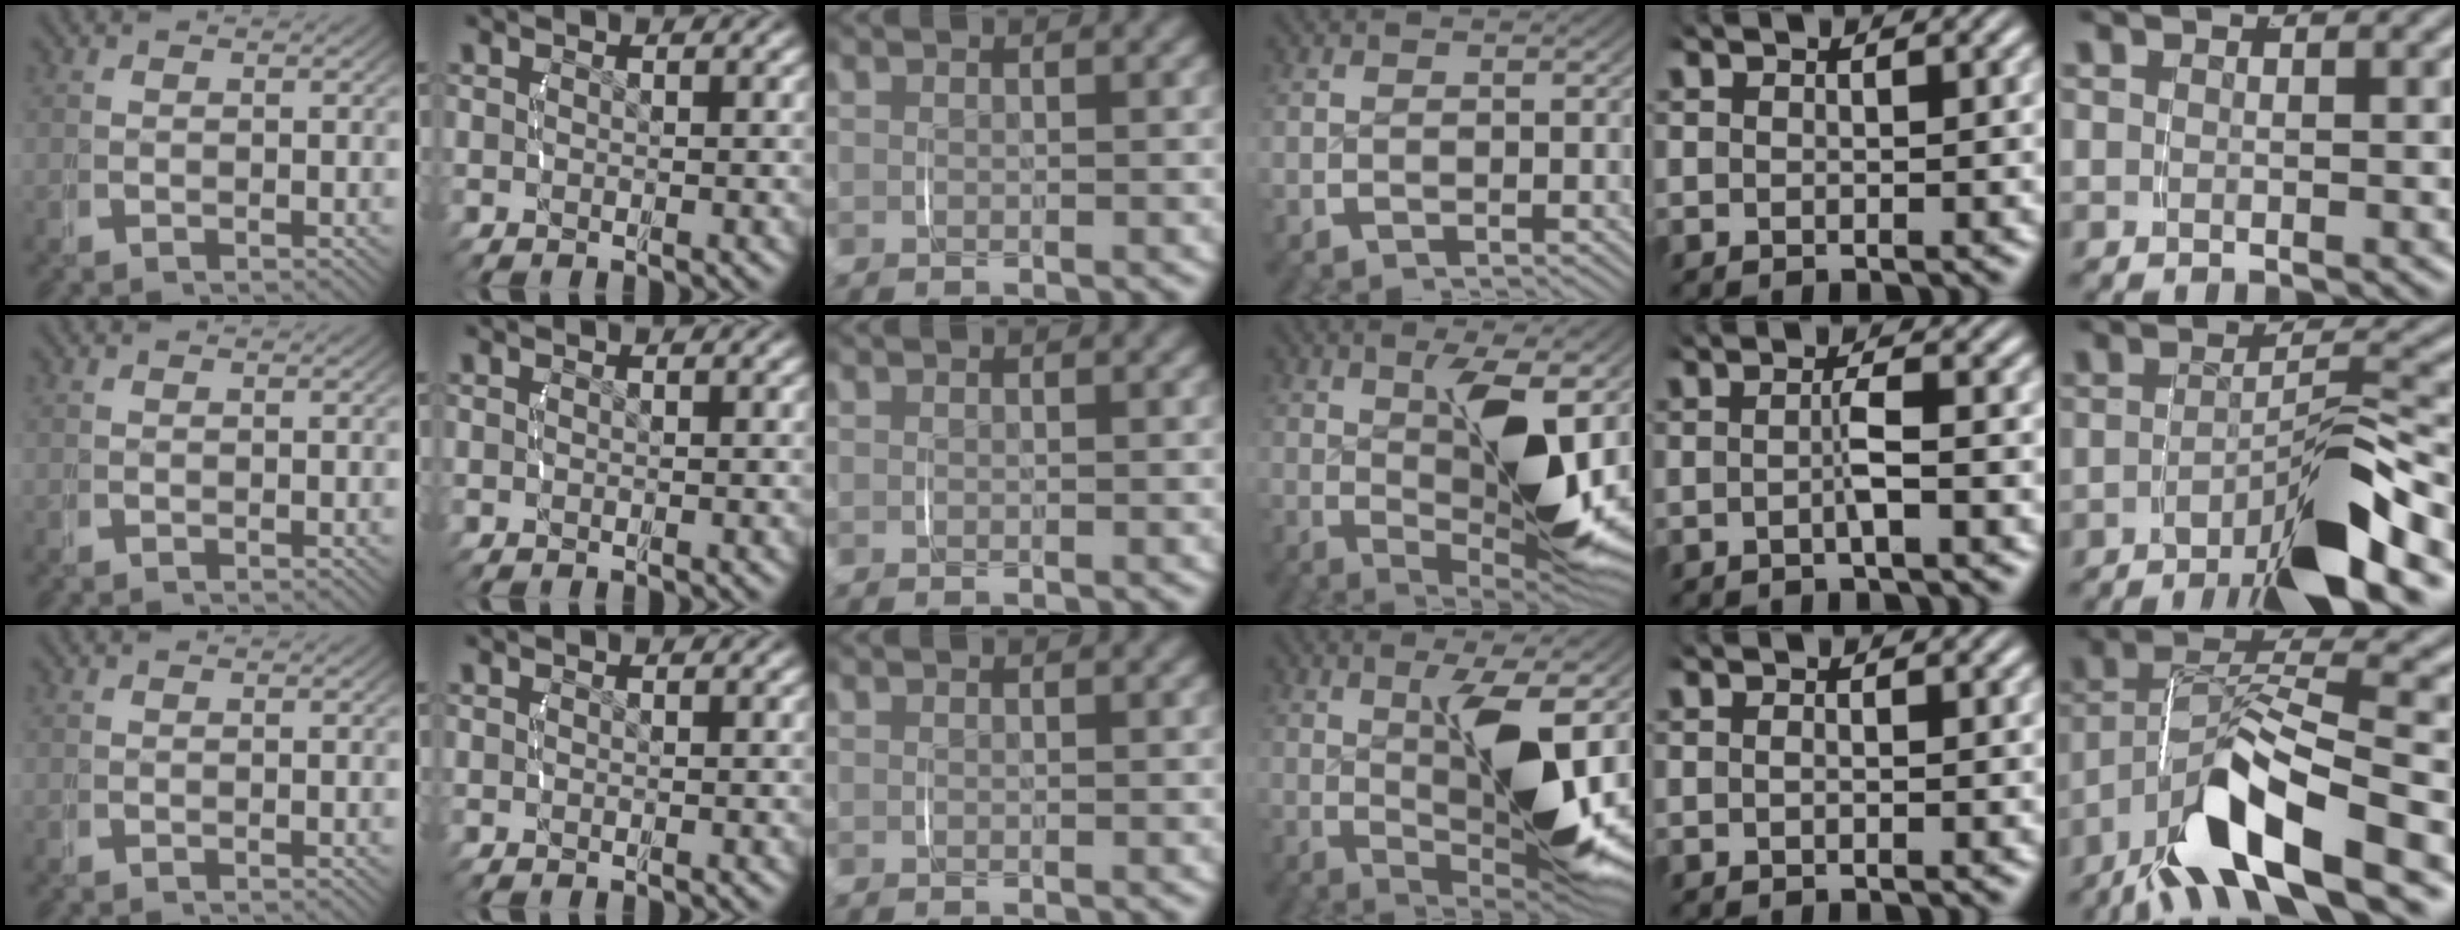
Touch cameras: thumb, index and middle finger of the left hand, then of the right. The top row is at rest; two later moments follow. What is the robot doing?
{"motion": "lift_and_place", "object": "jar lid"}